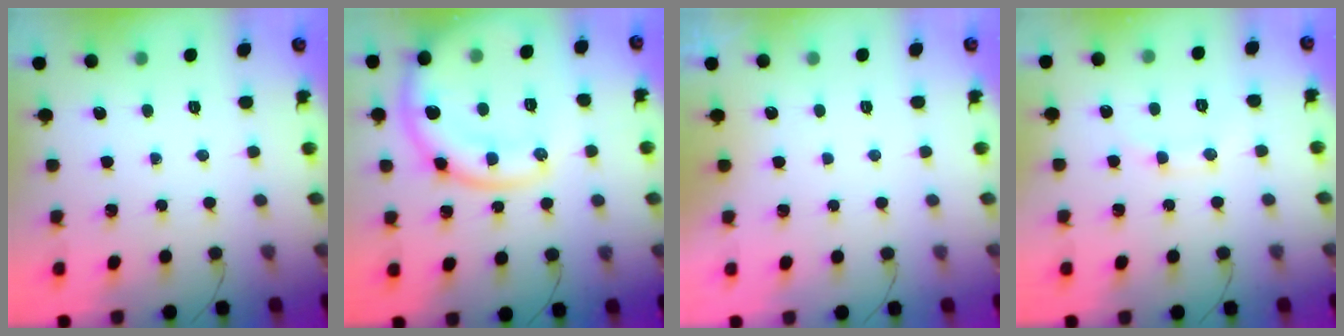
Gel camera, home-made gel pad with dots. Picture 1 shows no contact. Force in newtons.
{"total": 17.7, "press": 17.6, "slide": 1.6}
{"total": 3.0, "press": 3.0, "slide": 0.1}
{"total": 6.6, "press": 6.5, "slide": 1.4}